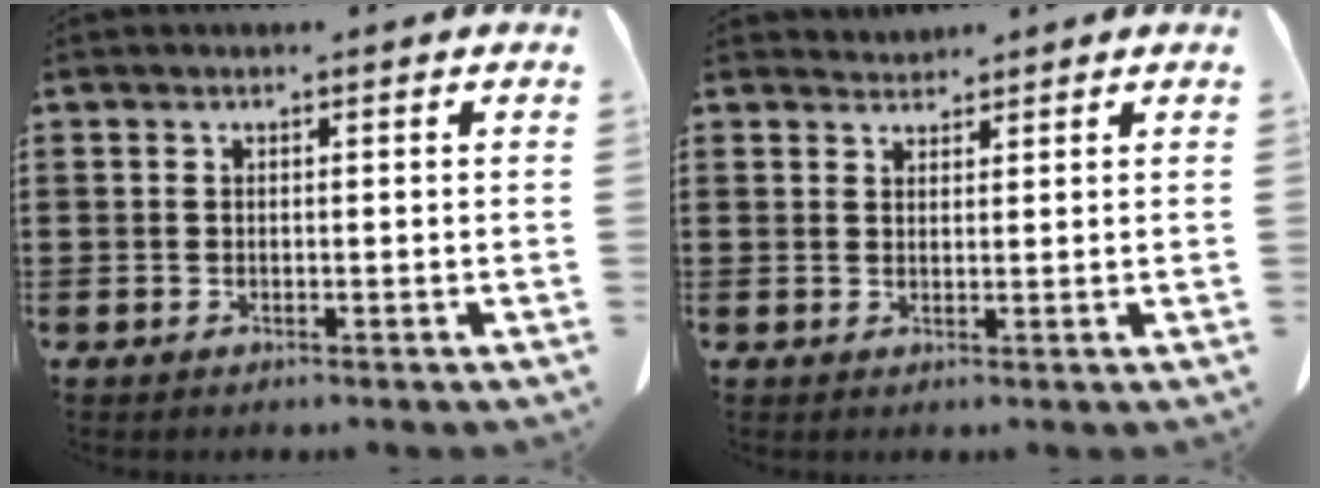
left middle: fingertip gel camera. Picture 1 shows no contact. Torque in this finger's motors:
{"motor_torque": [0.03, 0.00, -0.13, -0.02]}